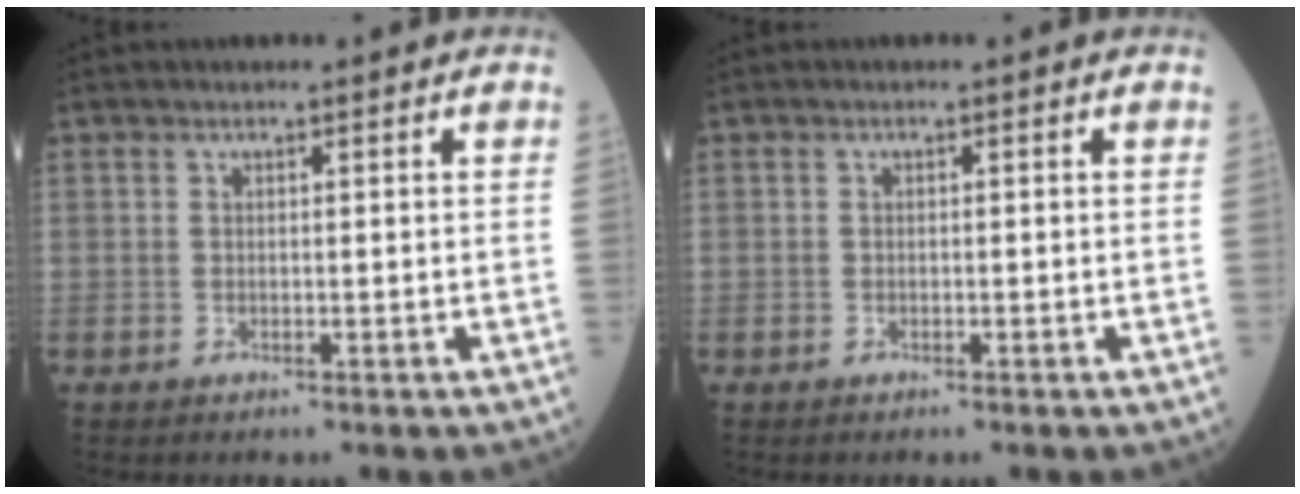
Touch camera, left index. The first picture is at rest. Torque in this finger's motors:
{"motor_torque": [0.00, 0.00, 0.00, 0.00]}